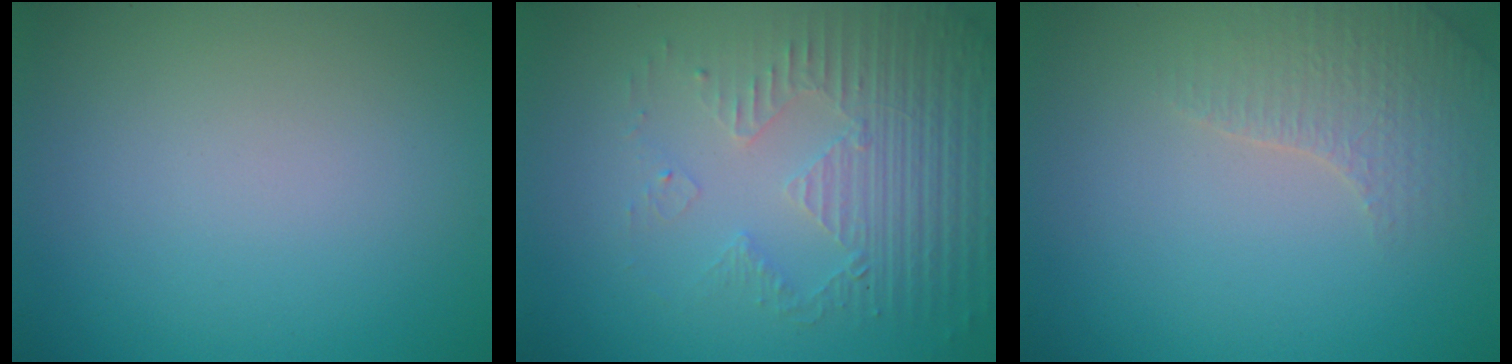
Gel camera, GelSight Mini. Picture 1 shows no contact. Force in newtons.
{"total": 5.3, "press": 3.5, "slide": 4.1}
{"total": 2.6, "press": 2.5, "slide": 0.5}